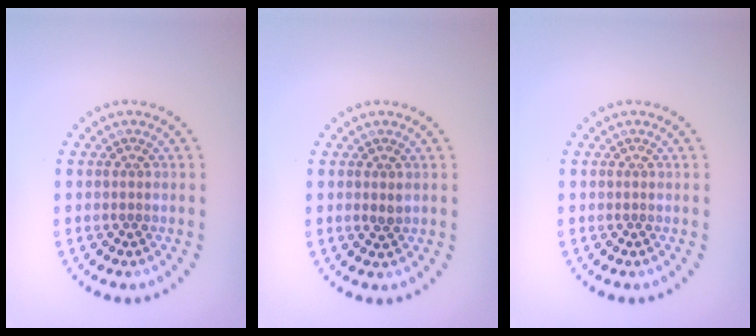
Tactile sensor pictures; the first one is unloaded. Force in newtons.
{"total": 0.8, "press": 0.8, "slide": 0.2}
{"total": 0.0}